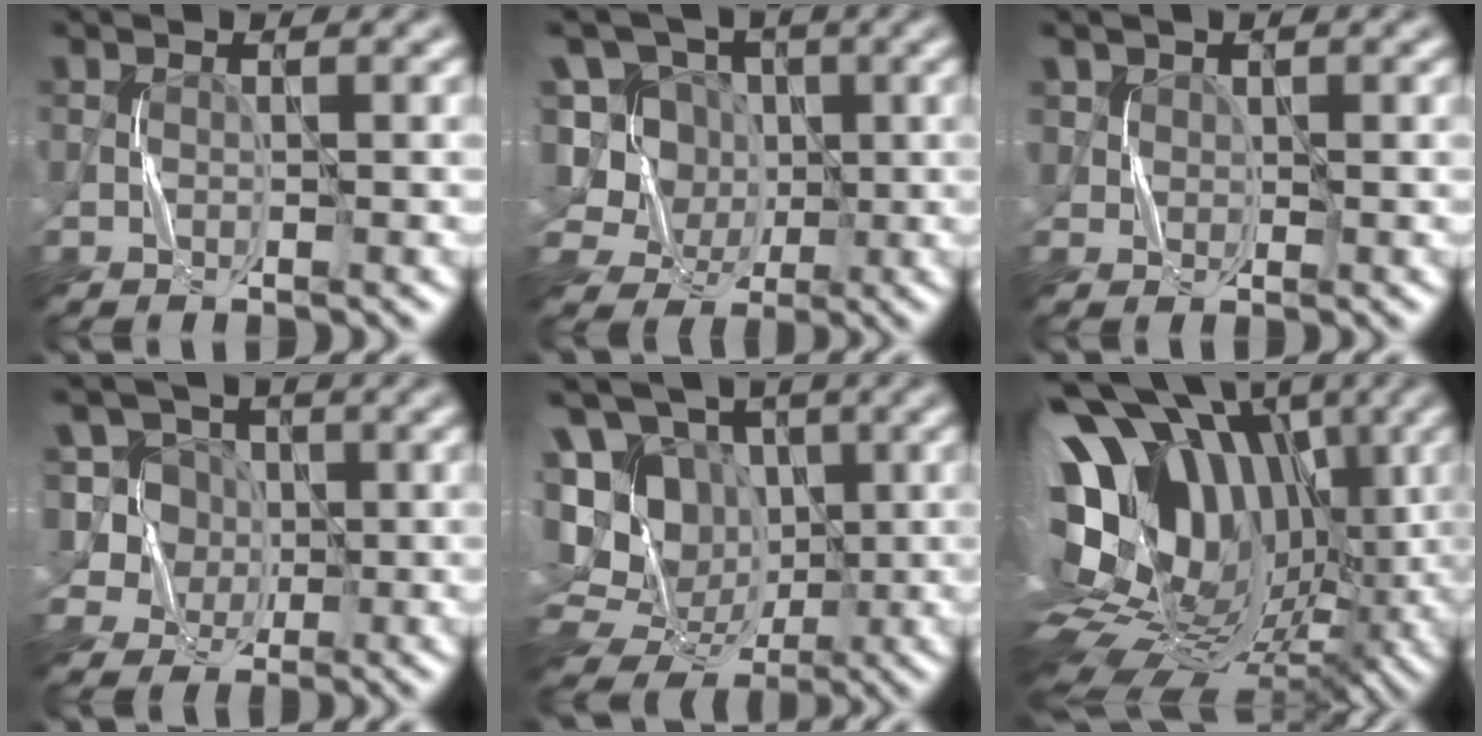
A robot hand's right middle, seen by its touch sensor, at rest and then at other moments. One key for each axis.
{"total": 8.8, "fx": 1.3, "fy": 7.9, "fz": 3.5, "tx": -0.089, "ty": 0.037, "tz": -0.008}
{"total": 1.8, "fx": 1.0, "fy": 1.5, "fz": 0.3, "tx": -0.010, "ty": -0.009, "tz": 0.026}
{"total": 8.6, "fx": 2.9, "fy": 7.6, "fz": 2.9, "tx": -0.067, "ty": 0.031, "tz": 0.040}
{"total": 15.0, "fx": 1.4, "fy": 13.5, "fz": 6.2, "tx": -0.162, "ty": 0.027, "tz": 0.014}
{"total": 20.7, "fx": 3.8, "fy": 13.4, "fz": 15.3, "tx": -0.284, "ty": 0.011, "tz": 0.089}